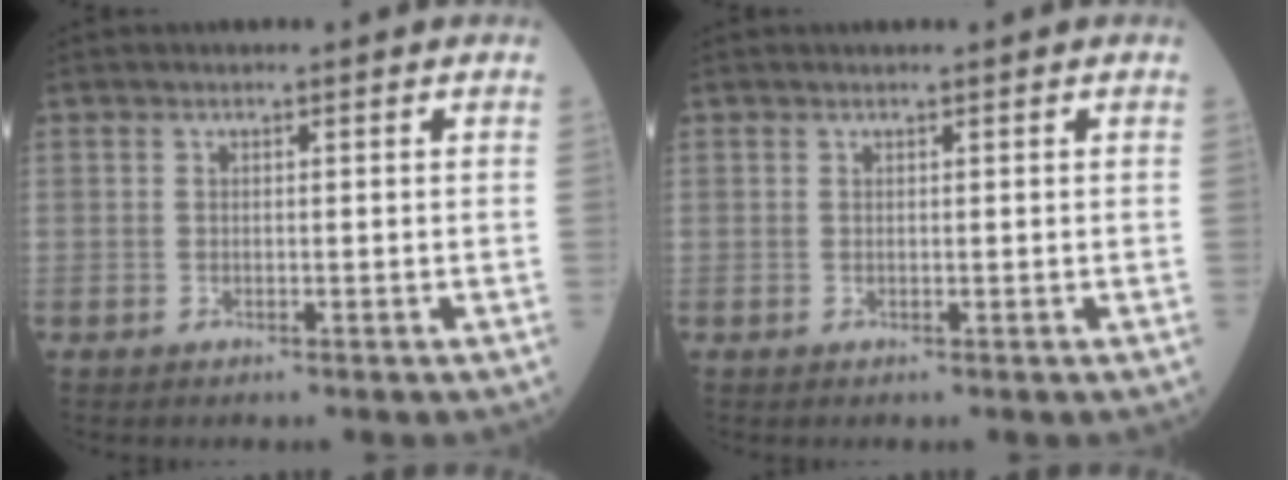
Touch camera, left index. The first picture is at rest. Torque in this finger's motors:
{"motor_torque": [-0.04, -0.04, -0.28, 0.00]}